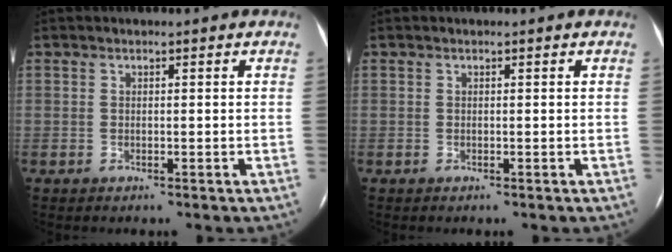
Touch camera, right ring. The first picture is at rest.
{"total": 0.0}